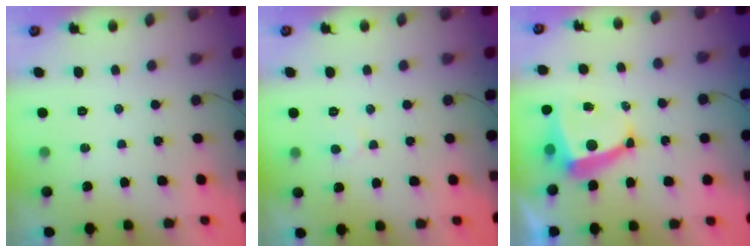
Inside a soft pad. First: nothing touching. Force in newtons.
{"total": 2.0, "press": 2.0, "slide": 0.2}
{"total": 7.8, "press": 7.7, "slide": 1.0}